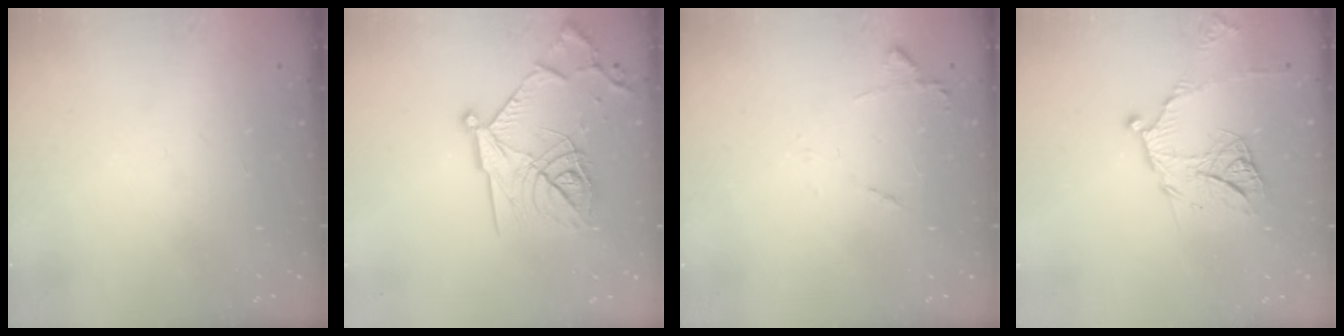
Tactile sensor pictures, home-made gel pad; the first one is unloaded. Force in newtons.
{"total": 19.8, "press": 19.7, "slide": 1.2}
{"total": 7.8, "press": 7.7, "slide": 0.7}
{"total": 12.4, "press": 12.4, "slide": 1.0}